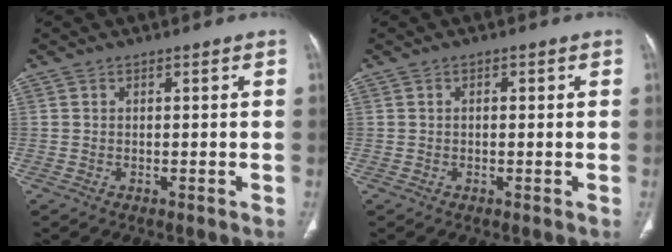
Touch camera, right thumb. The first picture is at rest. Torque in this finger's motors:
{"motor_torque": [0.09, -0.05, -0.21, -0.25, 0.06]}